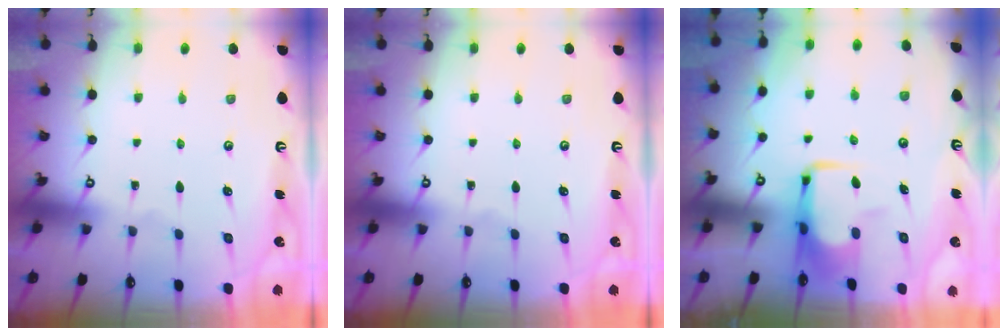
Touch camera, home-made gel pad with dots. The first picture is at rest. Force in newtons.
{"total": 0.0}
{"total": 7.0, "press": 6.8, "slide": 1.6}